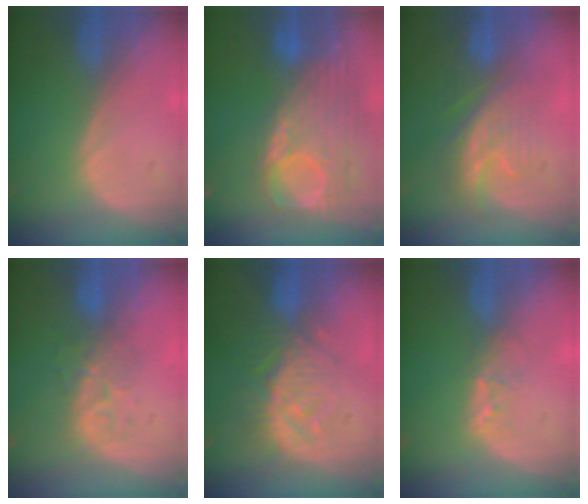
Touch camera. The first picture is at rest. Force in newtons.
{"total": 12.7, "press": 10.6, "slide": 6.9}
{"total": 8.2, "press": 7.3, "slide": 3.6}
{"total": 4.9, "press": 4.9, "slide": 0.8}
{"total": 9.3, "press": 8.6, "slide": 3.6}
{"total": 2.0, "press": 1.9, "slide": 0.4}